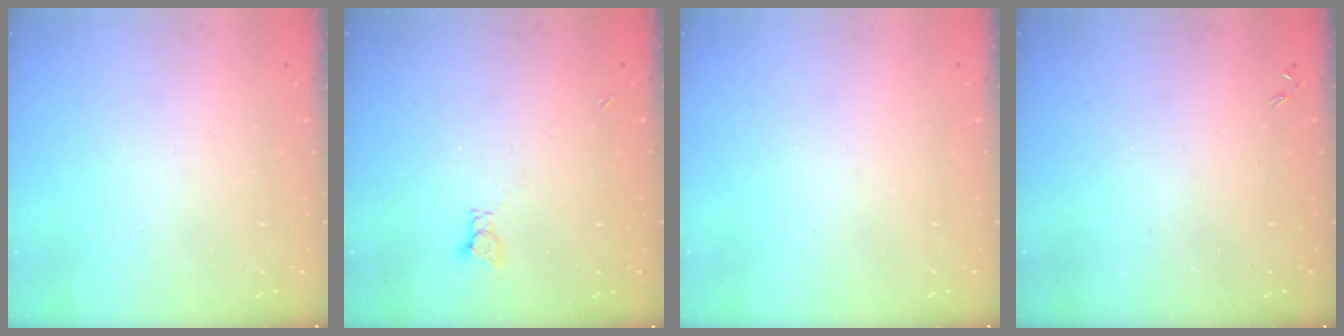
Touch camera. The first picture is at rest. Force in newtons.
{"total": 2.0, "press": 2.0, "slide": 0.3}
{"total": 0.0}
{"total": 0.0}